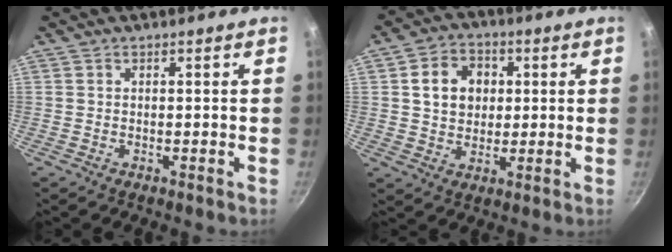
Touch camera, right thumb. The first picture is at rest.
{"total": 9.3, "force": [1.9, 7.6, 5.0], "torque": [-0.057, 0.009, 0.026]}